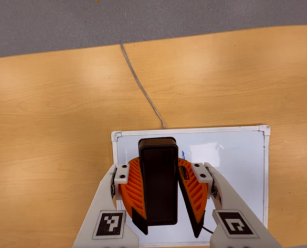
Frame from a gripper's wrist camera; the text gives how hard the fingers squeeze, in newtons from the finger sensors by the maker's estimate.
{"total": 8.8, "left": 9.1, "right": 8.5}